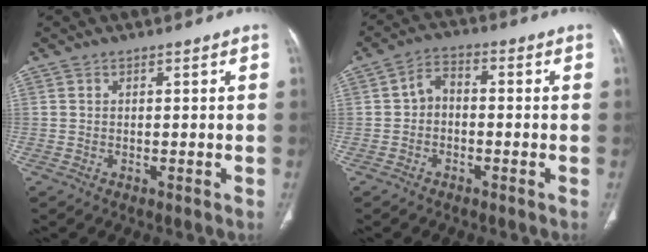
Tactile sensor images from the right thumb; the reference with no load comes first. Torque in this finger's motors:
{"motor_torque": [-0.17, 0.18, -0.23, 0.23, 0.09]}